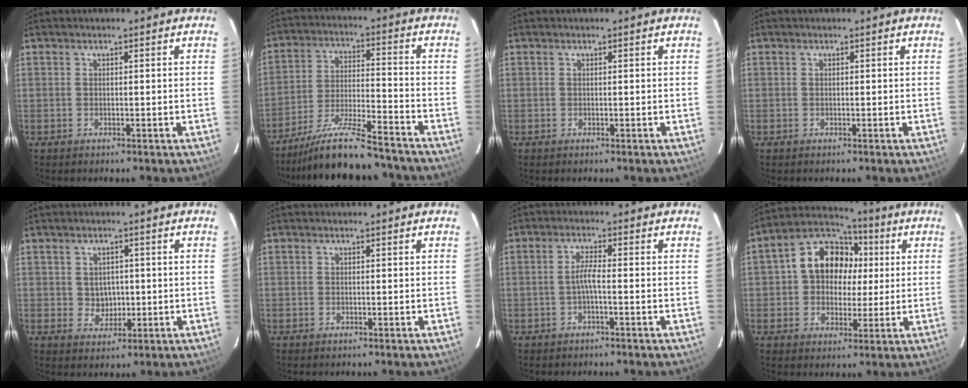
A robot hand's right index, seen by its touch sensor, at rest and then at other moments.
{"total": 17.2, "force": [-15.4, 1.8, 7.4], "torque": [-0.154, -0.030, -0.251]}
{"total": 0.0}
{"total": 0.0}
{"total": 3.2, "force": [0.2, 3.0, 1.2], "torque": [-0.019, 0.003, 0.010]}
{"total": 0.0}
{"total": 2.4, "force": [-0.9, 0.0, 2.2], "torque": [-0.043, 0.004, -0.019]}
{"total": 12.0, "force": [1.8, 10.1, 6.3], "torque": [-0.132, 0.043, 0.028]}